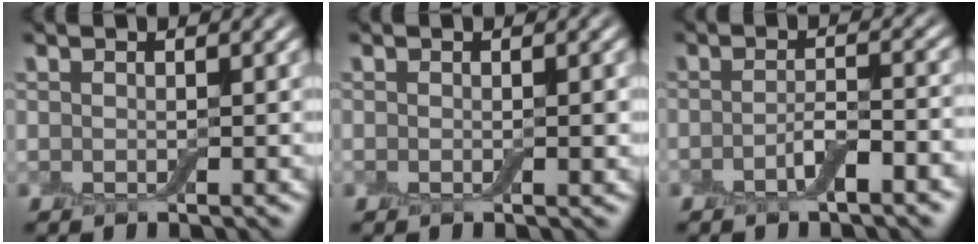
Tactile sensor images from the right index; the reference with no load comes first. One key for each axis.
{"total": 0.7, "fx": -0.1, "fy": 0.3, "fz": 0.7, "tx": -0.010, "ty": -0.002, "tz": -0.001}
{"total": 3.2, "fx": -1.5, "fy": 0.8, "fz": 2.7, "tx": -0.050, "ty": 0.005, "tz": -0.030}